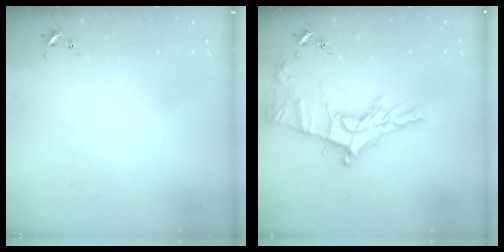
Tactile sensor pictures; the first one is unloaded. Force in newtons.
{"total": 16.2, "press": 16.1, "slide": 1.0}